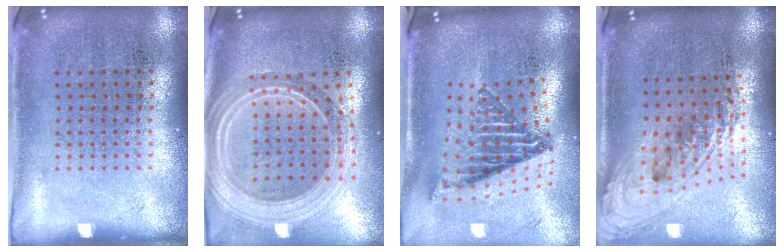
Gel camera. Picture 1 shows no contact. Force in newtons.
{"total": 2.7, "press": 2.3, "slide": 1.4}
{"total": 2.6, "press": 1.6, "slide": 2.1}
{"total": 2.4, "press": 1.7, "slide": 1.6}